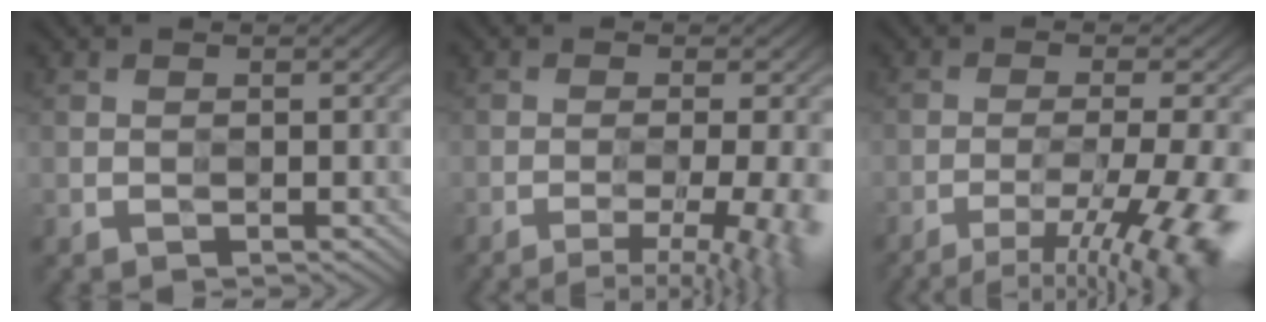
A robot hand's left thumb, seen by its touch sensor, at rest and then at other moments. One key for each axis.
{"total": 8.1, "fx": -3.6, "fy": 2.0, "fz": 6.9, "tx": -0.091, "ty": -0.007, "tz": -0.041}
{"total": 11.9, "fx": -7.2, "fy": 2.1, "fz": 9.3, "tx": -0.151, "ty": -0.005, "tz": -0.097}